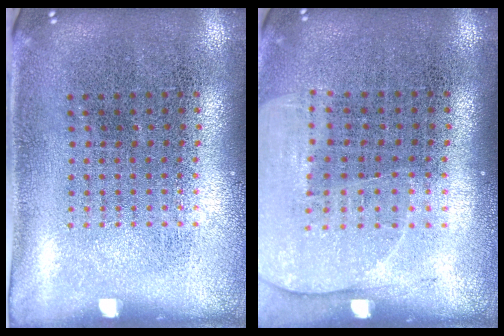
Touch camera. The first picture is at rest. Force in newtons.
{"total": 1.4, "press": 1.3, "slide": 0.5}